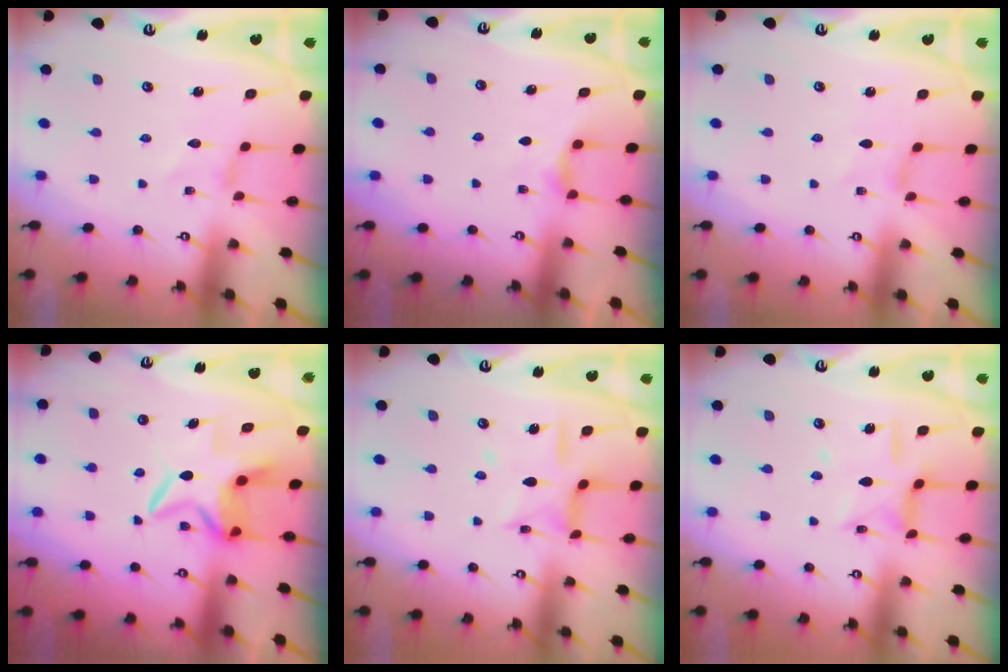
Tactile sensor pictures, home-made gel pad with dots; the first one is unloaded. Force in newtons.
{"total": 2.3, "press": 2.3, "slide": 0.4}
{"total": 0.0}
{"total": 7.0, "press": 6.9, "slide": 1.1}
{"total": 9.6, "press": 9.5, "slide": 0.8}
{"total": 10.2, "press": 10.2, "slide": 0.8}